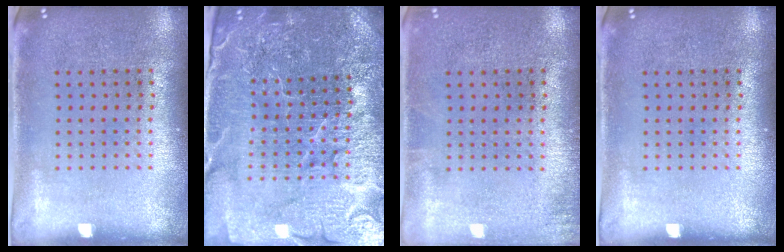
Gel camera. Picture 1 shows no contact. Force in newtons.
{"total": 5.6, "press": 5.1, "slide": 2.3}
{"total": 0.8, "press": 0.8, "slide": 0.1}
{"total": 0.0}